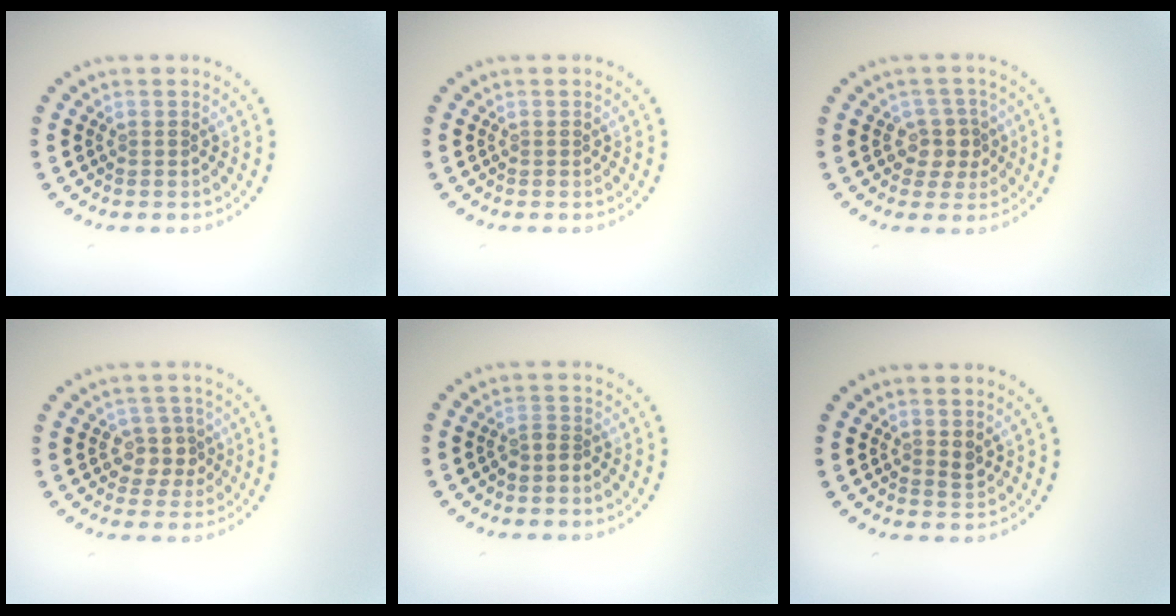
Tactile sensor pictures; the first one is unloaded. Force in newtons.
{"total": 0.0}
{"total": 2.7, "press": 2.3, "slide": 1.4}
{"total": 2.7, "press": 2.3, "slide": 1.4}
{"total": 1.4, "press": 1.1, "slide": 0.8}
{"total": 1.0, "press": 1.0, "slide": 0.3}